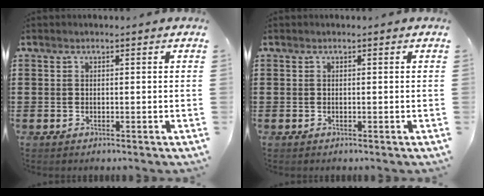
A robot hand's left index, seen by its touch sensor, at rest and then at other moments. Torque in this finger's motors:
{"motor_torque": [-0.02, -0.02, 0.00, 0.00]}